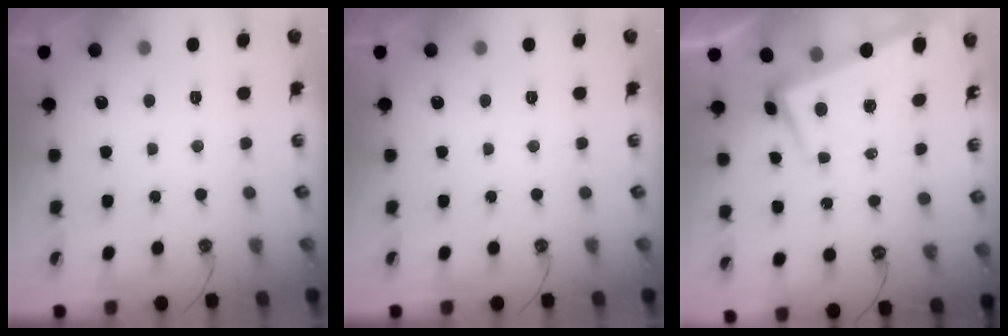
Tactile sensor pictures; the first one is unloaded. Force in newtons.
{"total": 0.0}
{"total": 2.1, "press": 0.3, "slide": 2.1}